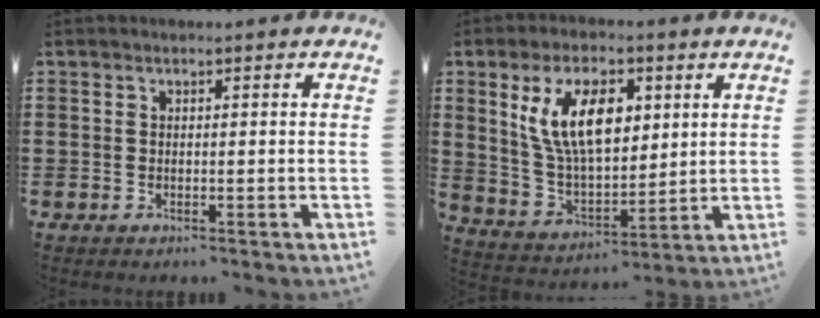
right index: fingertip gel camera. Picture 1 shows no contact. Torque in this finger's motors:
{"motor_torque": [1.97, 0.17, 1.05, 0.21]}